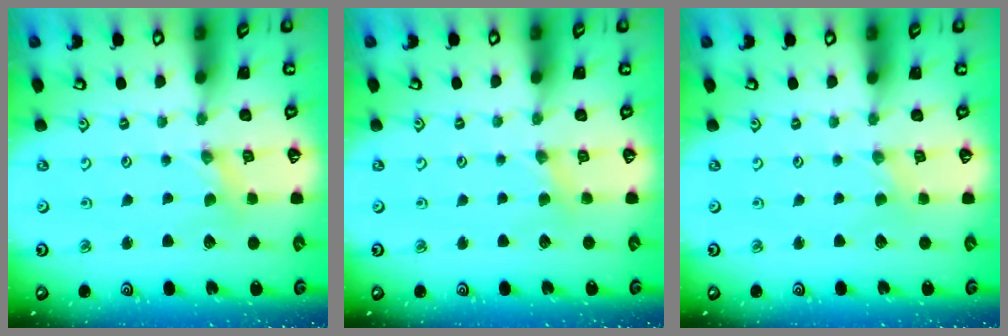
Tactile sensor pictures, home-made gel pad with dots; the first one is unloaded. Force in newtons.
{"total": 2.2, "press": 2.2, "slide": 0.4}
{"total": 0.0}